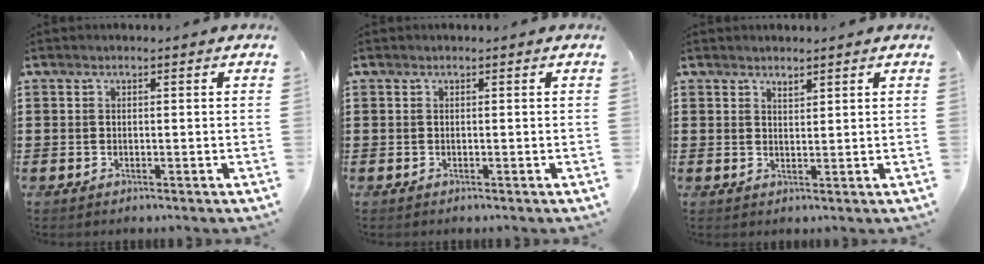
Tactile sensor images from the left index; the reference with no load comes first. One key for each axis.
{"total": 0.0}
{"total": 1.5, "fx": 1.4, "fy": 0.3, "fz": 0.3, "tx": -0.008, "ty": 0.000, "tz": 0.027}